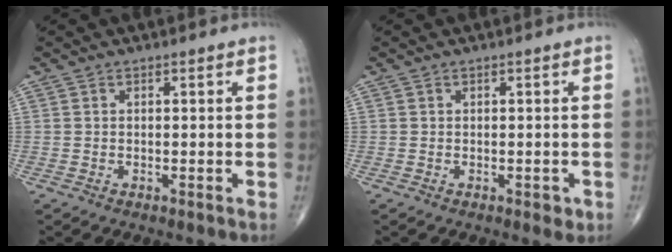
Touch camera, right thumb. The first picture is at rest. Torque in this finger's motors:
{"motor_torque": [-0.23, 0.02, -0.16, -0.07, -0.02]}